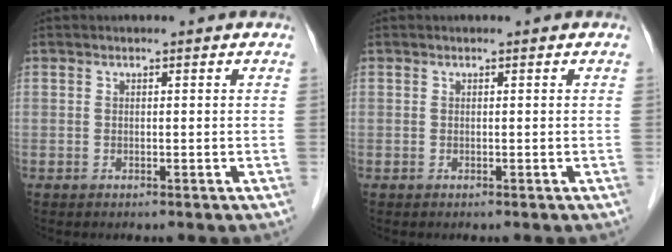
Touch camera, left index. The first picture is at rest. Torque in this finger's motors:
{"motor_torque": [0.00, 0.00, 0.01, 0.00]}